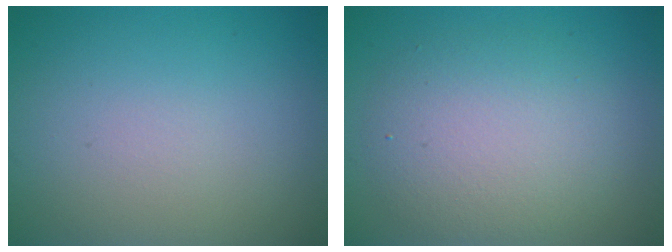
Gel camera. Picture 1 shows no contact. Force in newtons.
{"total": 5.2, "press": 5.2, "slide": 0.4}